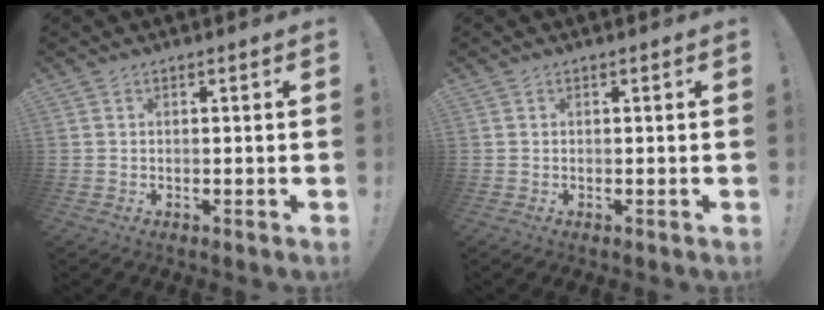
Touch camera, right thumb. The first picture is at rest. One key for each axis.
{"total": 0.0}